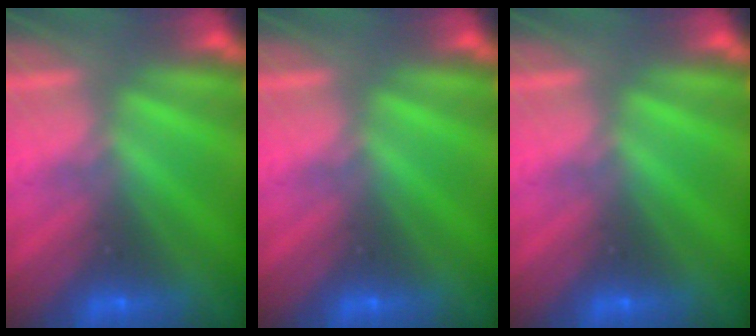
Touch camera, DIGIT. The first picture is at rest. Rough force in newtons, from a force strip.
{"total": 0.0}
{"total": 0.0}